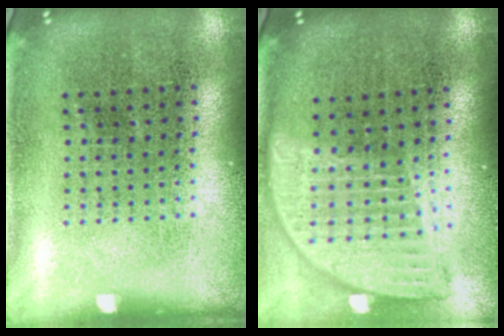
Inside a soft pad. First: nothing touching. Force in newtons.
{"total": 1.9, "press": 1.5, "slide": 1.1}